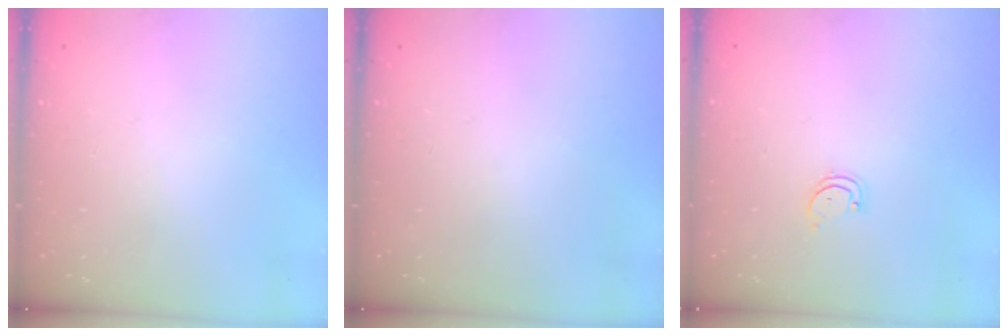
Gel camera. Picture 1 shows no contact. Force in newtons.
{"total": 0.0}
{"total": 2.3, "press": 2.3, "slide": 0.1}